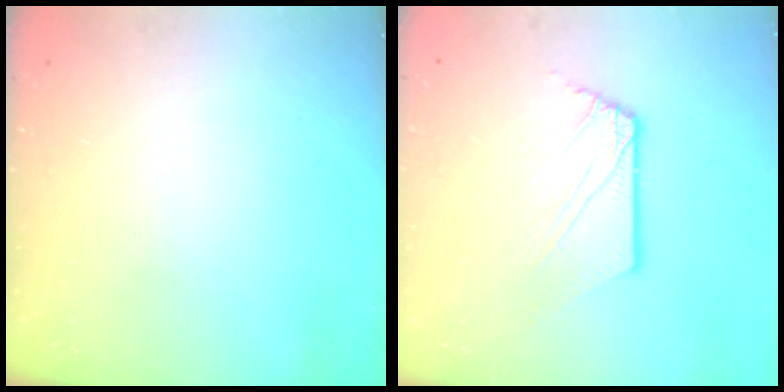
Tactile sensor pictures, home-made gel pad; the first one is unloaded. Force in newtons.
{"total": 4.0, "press": 4.0, "slide": 0.4}